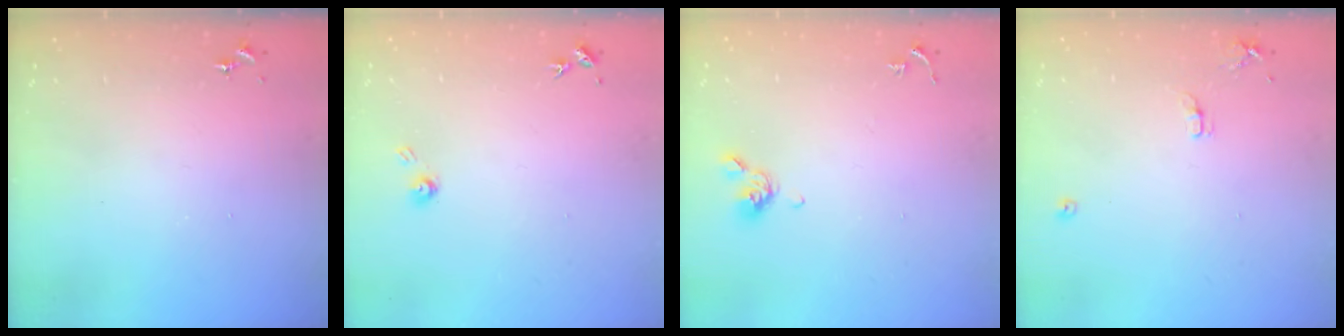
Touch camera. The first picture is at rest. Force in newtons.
{"total": 4.0, "press": 4.0, "slide": 0.4}
{"total": 5.2, "press": 5.1, "slide": 1.1}
{"total": 7.2, "press": 7.2, "slide": 0.8}